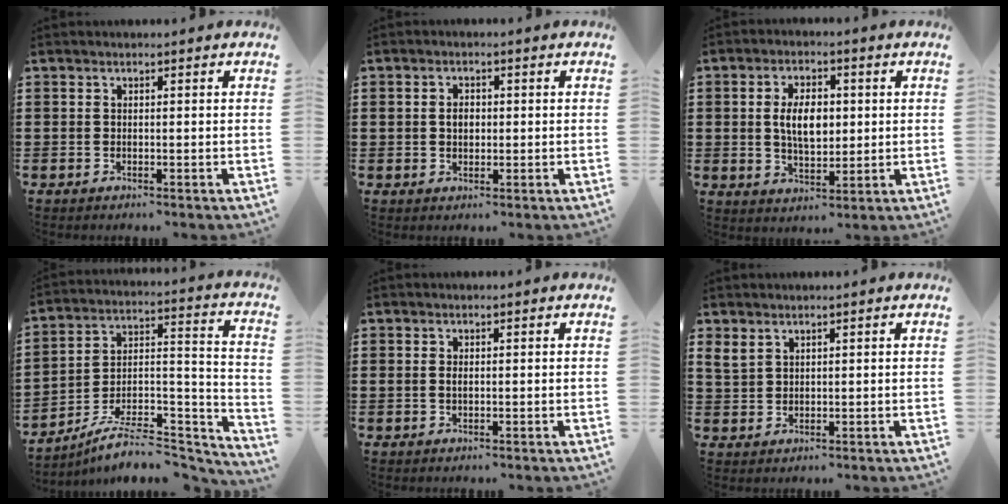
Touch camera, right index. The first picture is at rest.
{"total": 2.5, "force": [0.2, 1.7, 1.9], "torque": [-0.039, 0.007, 0.002]}
{"total": 6.4, "force": [0.6, 3.5, 5.3], "torque": [-0.100, 0.003, 0.001]}
{"total": 7.9, "force": [-6.3, 2.5, 4.0], "torque": [-0.060, 0.011, -0.120]}
{"total": 0.9, "force": [0.1, 0.4, 0.7], "torque": [-0.017, 0.002, 0.002]}
{"total": 2.5, "force": [2.0, 1.2, 0.7], "torque": [-0.020, 0.006, 0.040]}